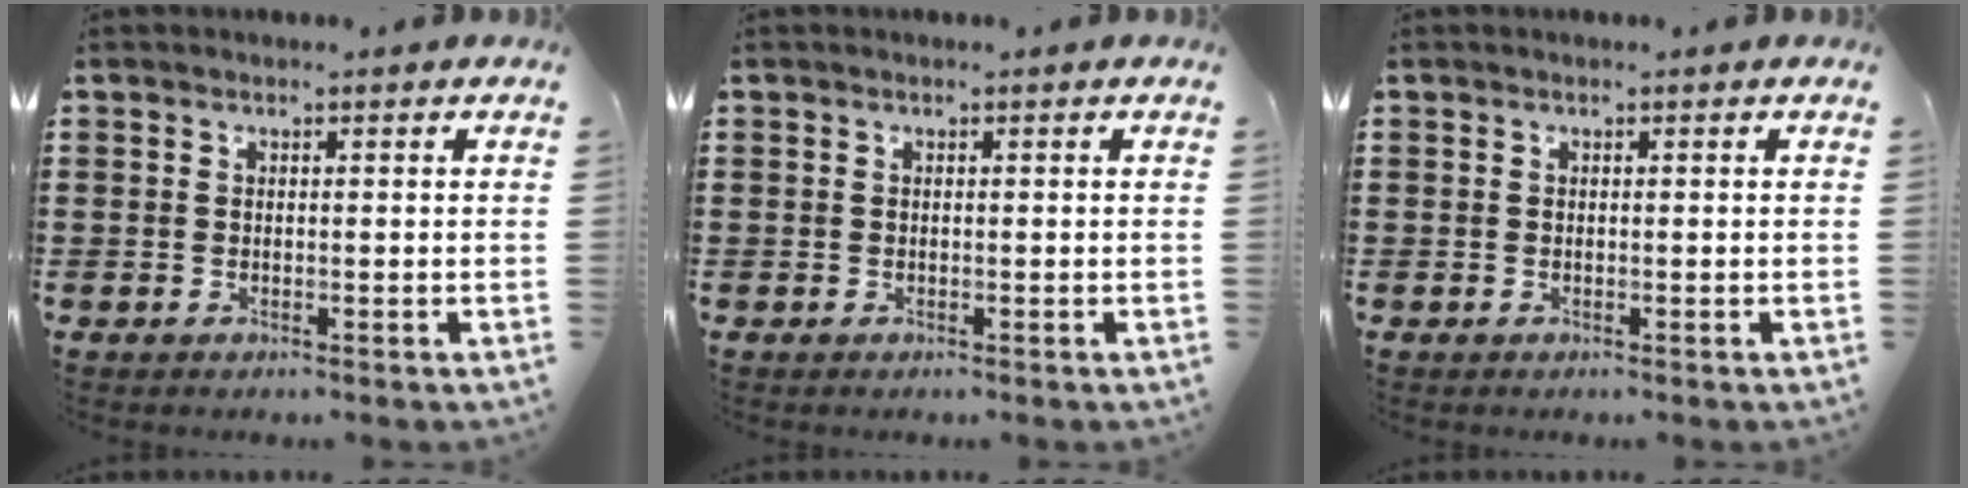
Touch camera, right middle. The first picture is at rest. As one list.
[{"total": 0.0}, {"total": 0.0}]